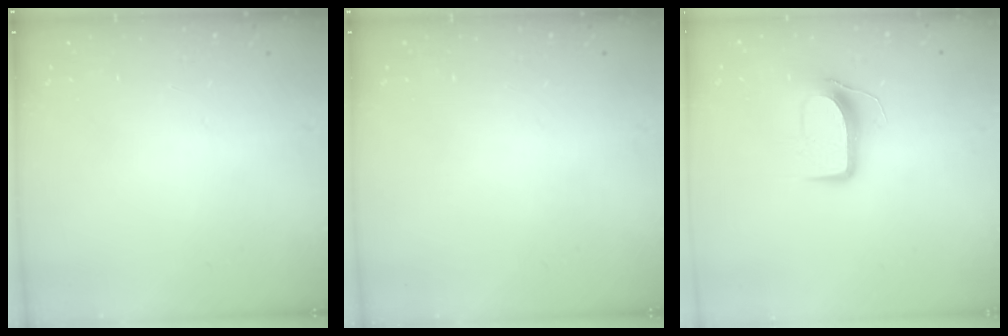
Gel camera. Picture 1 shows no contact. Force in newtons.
{"total": 0.0}
{"total": 9.6, "press": 9.6, "slide": 0.3}